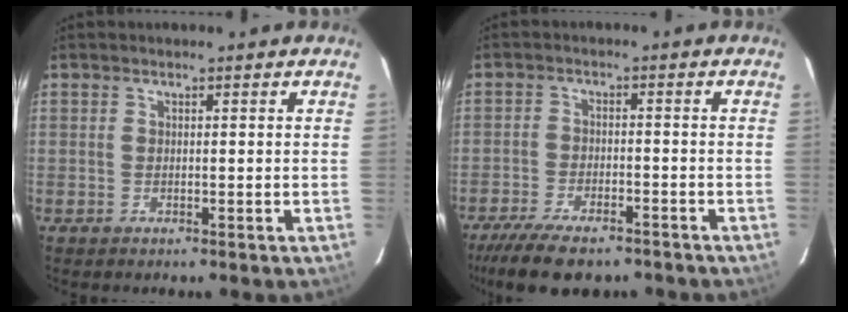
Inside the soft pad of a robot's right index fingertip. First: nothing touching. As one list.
[{"total": 12.1, "force": [-9.9, 3.6, 5.9], "torque": [-0.138, -0.031, -0.159]}]